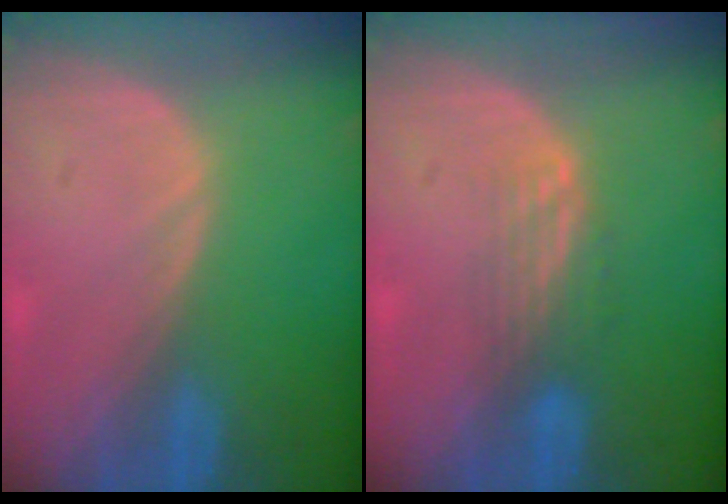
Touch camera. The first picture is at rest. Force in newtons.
{"total": 3.4, "press": 2.9, "slide": 1.8}